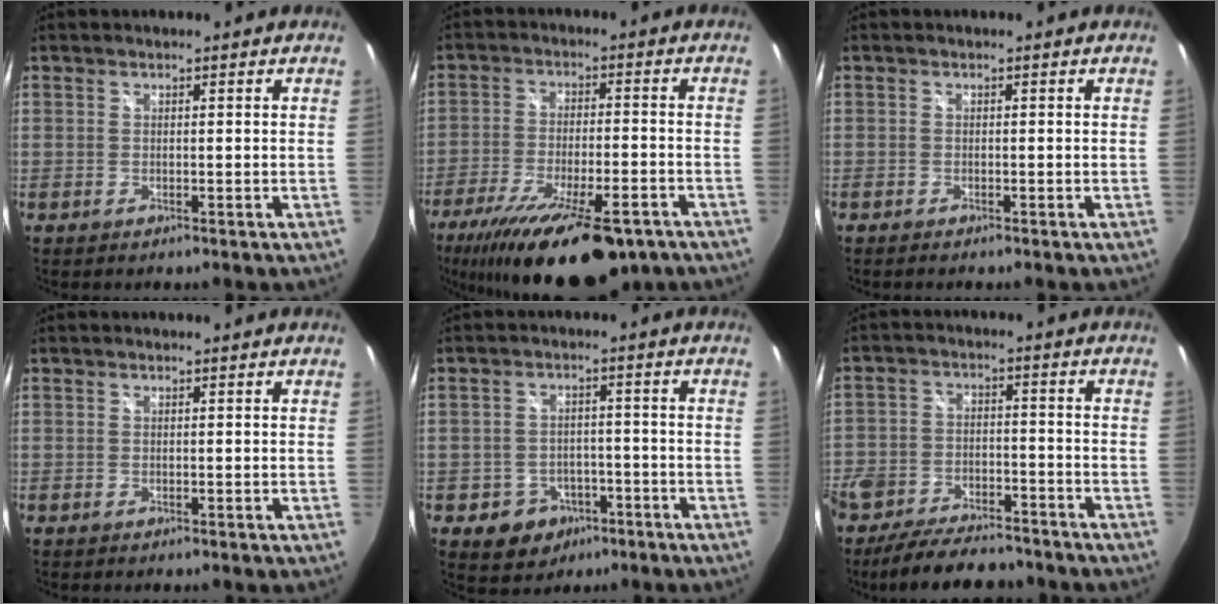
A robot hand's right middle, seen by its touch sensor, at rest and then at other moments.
{"total": 22.0, "force": [-15.1, 7.0, 14.4], "torque": [-0.267, -0.056, -0.228]}
{"total": 0.8, "force": [-0.8, 0.1, 0.3], "torque": [-0.008, -0.004, -0.016]}
{"total": 0.0}
{"total": 7.3, "force": [-3.7, 5.9, 2.2], "torque": [-0.055, 0.015, -0.035]}
{"total": 15.0, "force": [-11.8, 6.2, 6.8], "torque": [-0.153, -0.012, -0.186]}